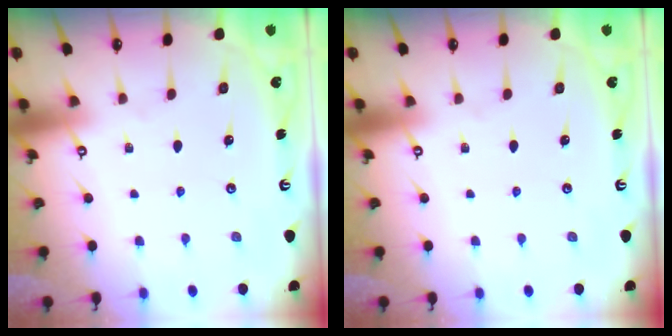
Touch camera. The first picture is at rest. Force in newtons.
{"total": 0.0}